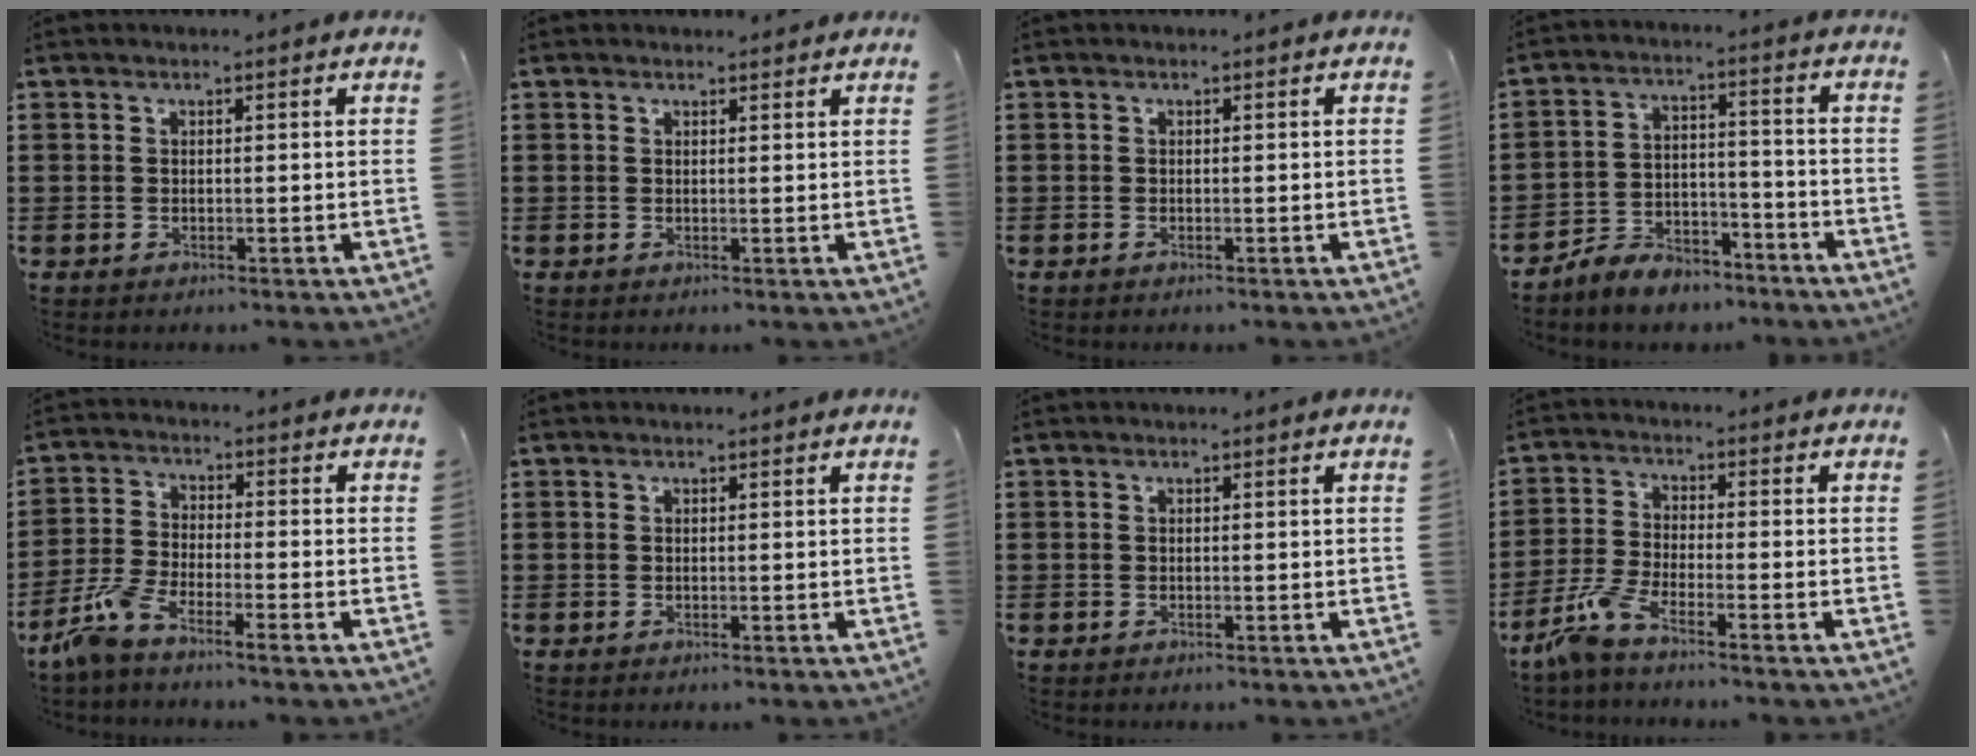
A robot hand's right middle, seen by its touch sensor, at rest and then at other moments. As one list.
[{"total": 0.7, "force": [0.6, 0.2, 0.1], "torque": [0.004, -0.002, 0.010]}, {"total": 0.0}, {"total": 6.1, "force": [-5.8, 1.5, 0.9], "torque": [-0.027, 0.011, -0.119]}, {"total": 5.7, "force": [-4.5, 0.6, 3.5], "torque": [-0.100, -0.015, -0.091]}, {"total": 0.0}, {"total": 0.0}, {"total": 5.4, "force": [-4.1, 0.6, 3.5], "torque": [-0.092, -0.013, -0.082]}]